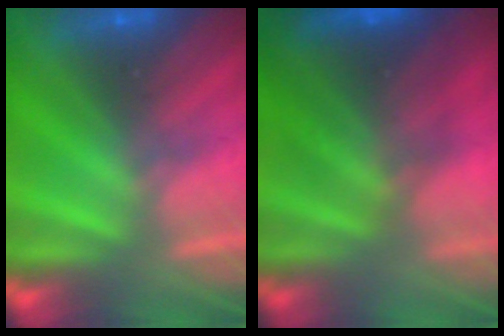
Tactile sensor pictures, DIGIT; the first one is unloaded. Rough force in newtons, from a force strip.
{"total": 7.4}